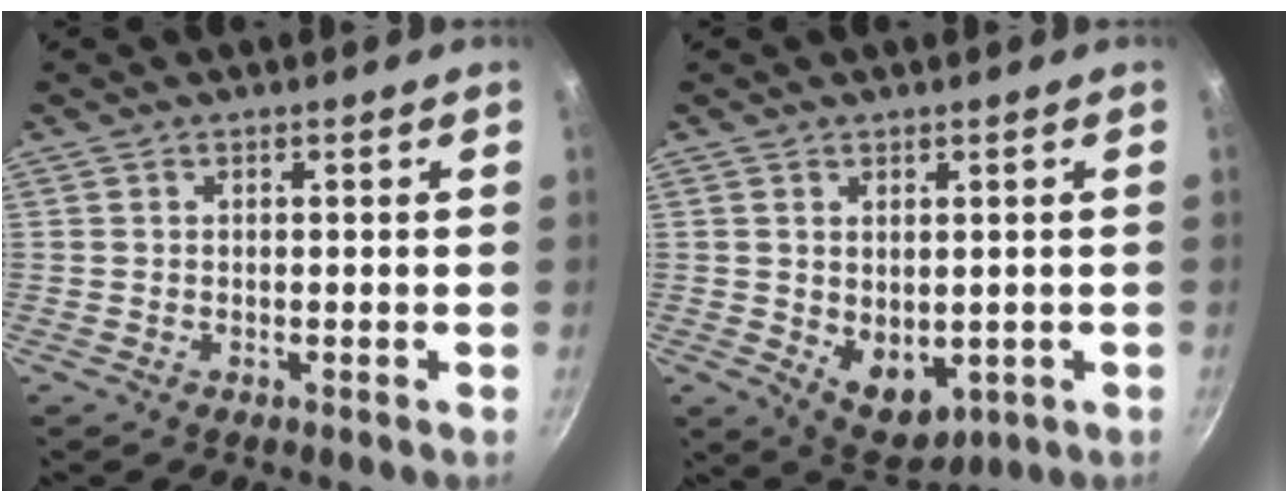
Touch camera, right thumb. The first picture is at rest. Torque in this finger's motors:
{"motor_torque": [-0.34, 0.65, 0.20, 0.71, 0.05]}